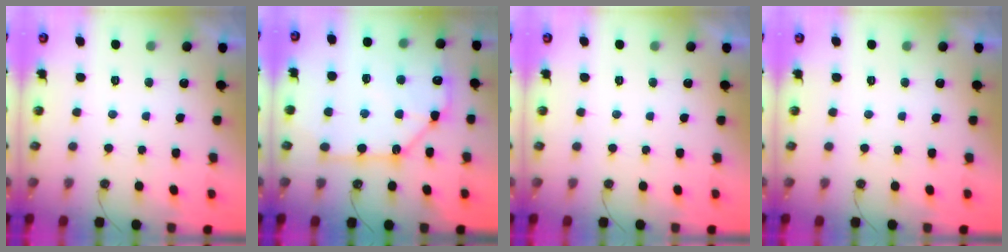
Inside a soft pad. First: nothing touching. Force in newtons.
{"total": 15.4, "press": 15.3, "slide": 1.6}
{"total": 0.0}
{"total": 0.0}